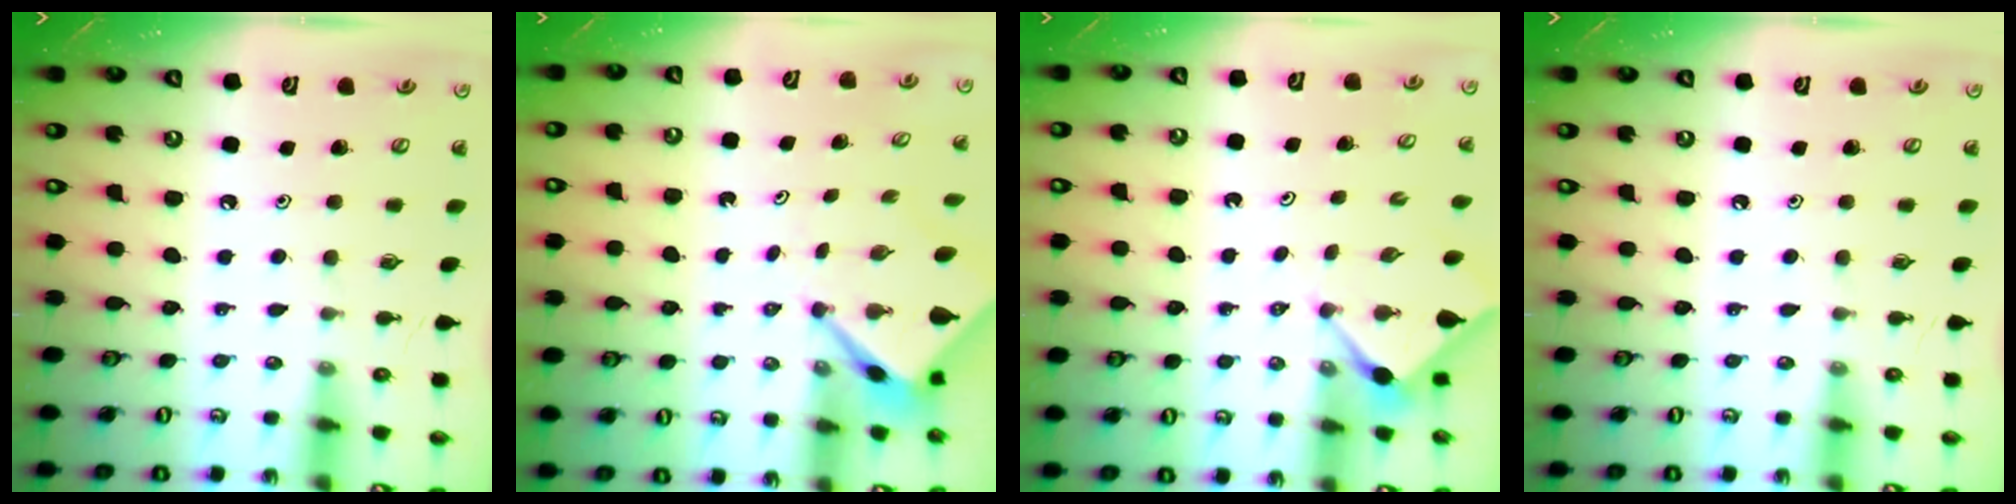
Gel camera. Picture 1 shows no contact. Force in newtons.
{"total": 3.2, "press": 3.2, "slide": 0.2}
{"total": 2.9, "press": 2.9, "slide": 0.4}
{"total": 0.0}